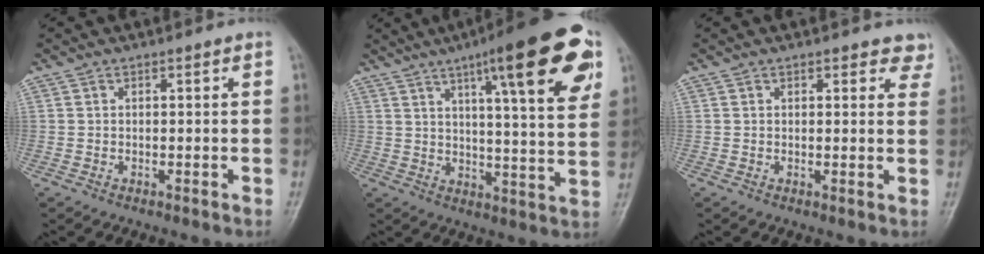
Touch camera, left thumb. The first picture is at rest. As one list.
[{"total": 20.9, "force": [10.3, 4.1, 17.7], "torque": [-0.223, -0.022, 0.142]}, {"total": 3.9, "force": [3.2, 1.8, 1.3], "torque": [0.017, -0.013, 0.026]}]